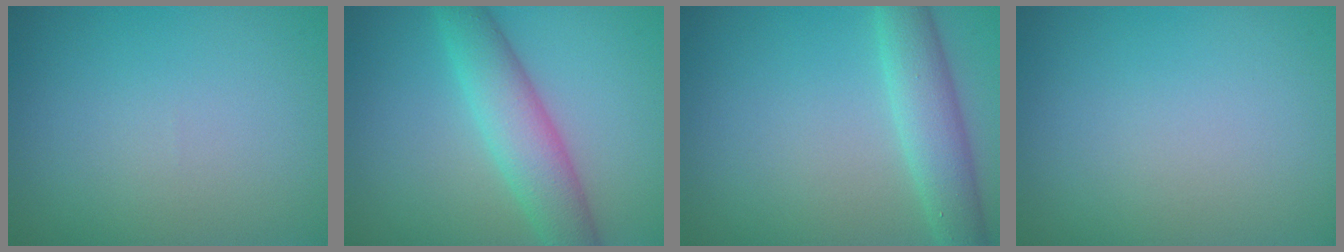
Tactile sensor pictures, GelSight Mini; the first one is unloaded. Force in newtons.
{"total": 5.0, "press": 5.0, "slide": 0.1}
{"total": 4.0, "press": 4.0, "slide": 0.1}
{"total": 0.0}